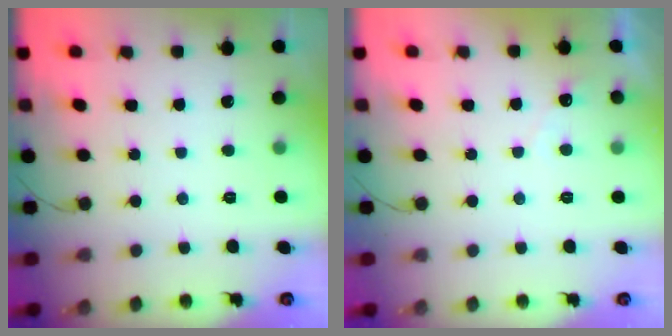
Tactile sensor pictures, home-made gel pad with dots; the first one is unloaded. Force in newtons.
{"total": 2.7, "press": 2.7, "slide": 0.1}